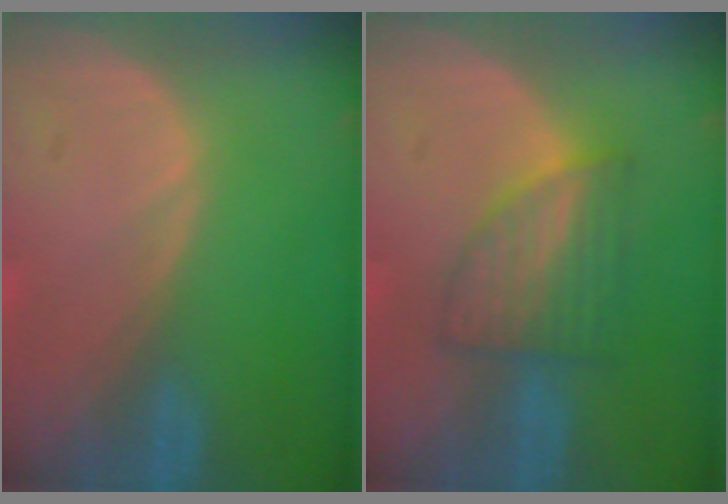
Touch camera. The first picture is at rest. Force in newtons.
{"total": 5.9, "press": 5.8, "slide": 0.3}